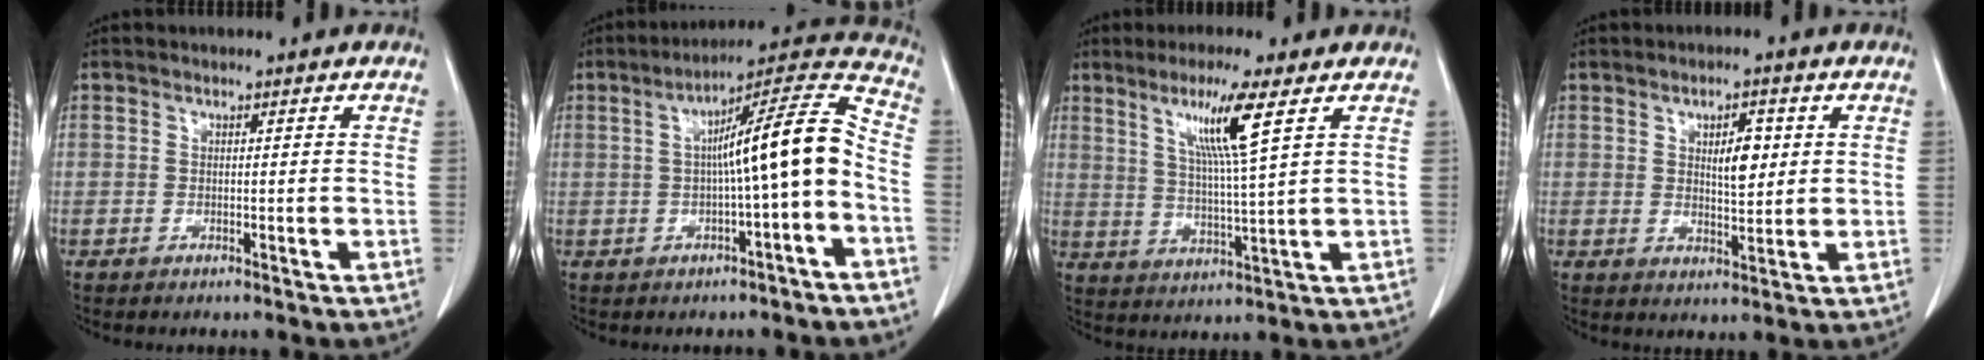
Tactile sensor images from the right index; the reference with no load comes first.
{"total": 12.3, "force": [-1.5, 0.4, 12.2], "torque": [-0.183, 0.033, -0.024]}
{"total": 9.0, "force": [4.2, -1.1, 7.8], "torque": [-0.147, -0.008, 0.079]}
{"total": 4.9, "force": [1.4, 1.8, 4.4], "torque": [-0.070, -0.002, 0.025]}